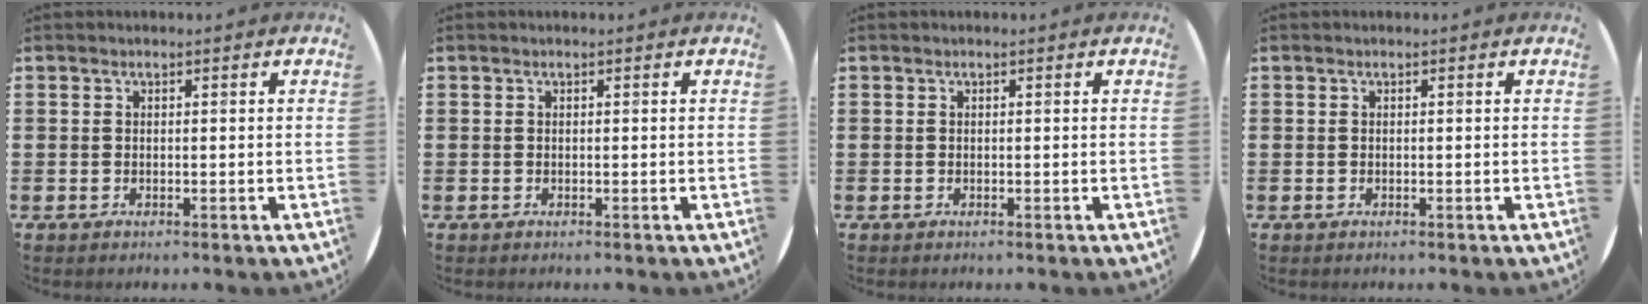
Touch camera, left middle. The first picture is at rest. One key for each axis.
{"total": 0.0}
{"total": 0.0}
{"total": 0.0}